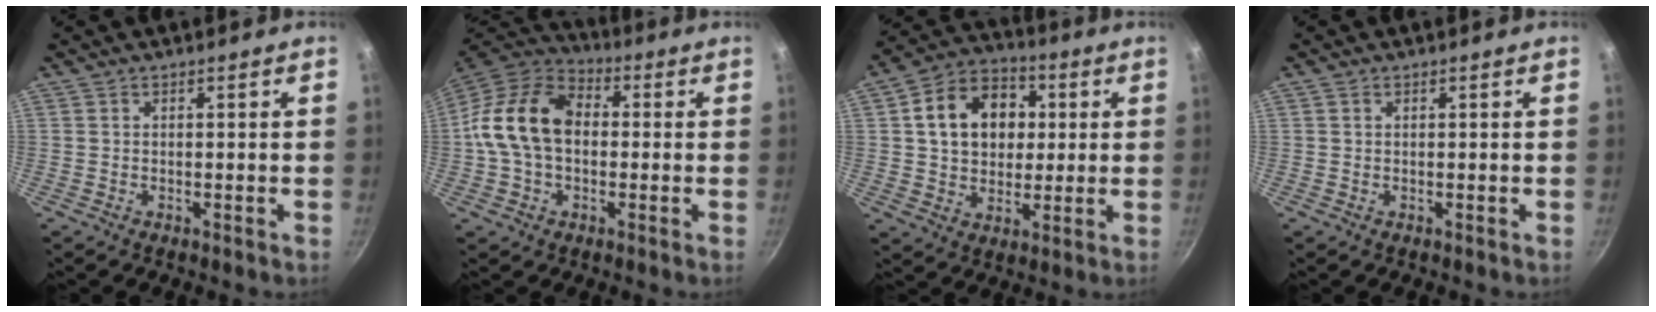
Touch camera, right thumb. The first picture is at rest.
{"total": 15.2, "force": [0.4, 10.7, 10.7], "torque": [-0.172, 0.033, -0.011]}
{"total": 15.1, "force": [3.0, 11.7, 9.2], "torque": [-0.122, 0.020, 0.040]}
{"total": 0.5, "force": [0.3, 0.4, 0.3], "torque": [-0.005, 0.002, 0.004]}